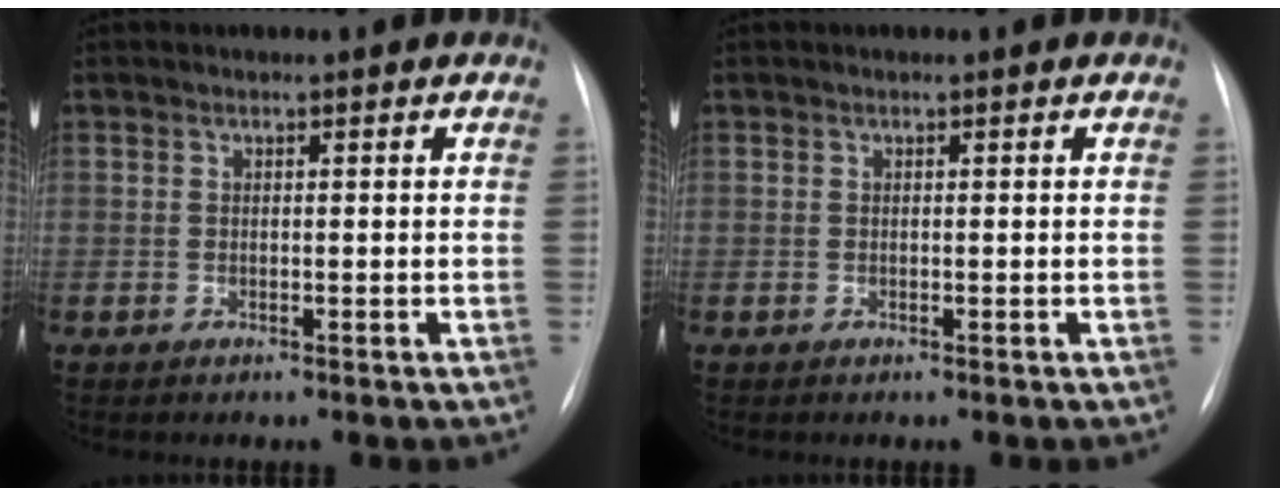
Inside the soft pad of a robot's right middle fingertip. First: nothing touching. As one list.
[{"total": 0.0}]